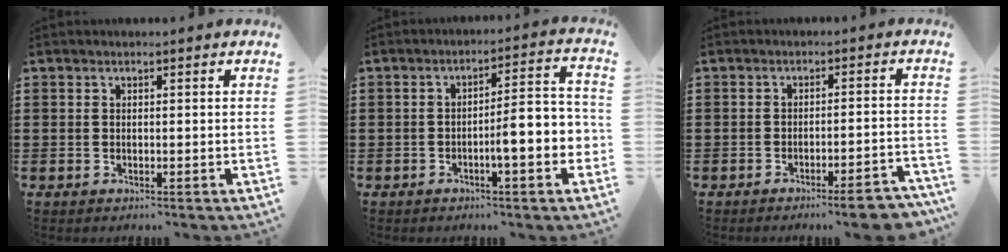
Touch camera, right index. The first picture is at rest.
{"total": 6.8, "force": [-2.4, 1.1, 6.2], "torque": [-0.089, -0.010, -0.047]}
{"total": 5.0, "force": [-4.0, -0.2, 3.0], "torque": [-0.046, -0.012, -0.072]}